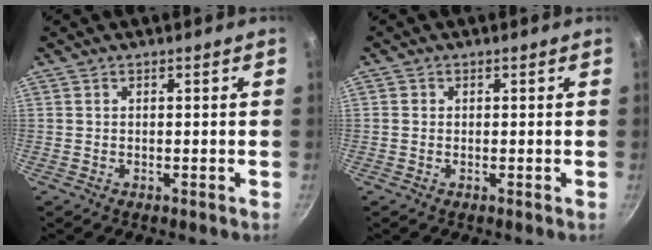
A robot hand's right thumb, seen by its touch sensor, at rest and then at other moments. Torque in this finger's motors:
{"motor_torque": [-0.54, 0.30, -0.36, 0.26, 0.05]}